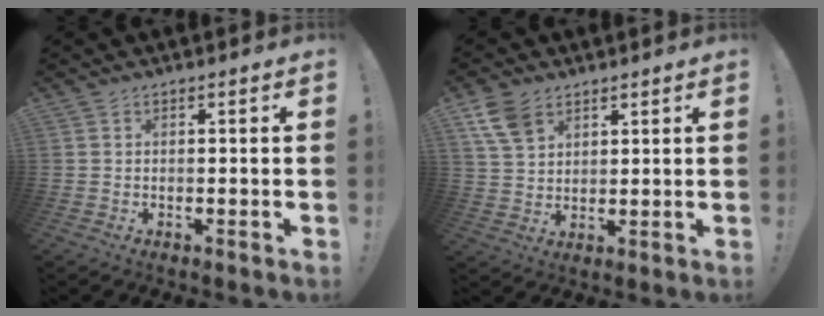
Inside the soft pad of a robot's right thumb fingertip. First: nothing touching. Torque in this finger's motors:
{"motor_torque": [-0.26, 0.33, 0.07, 0.06, 0.00]}